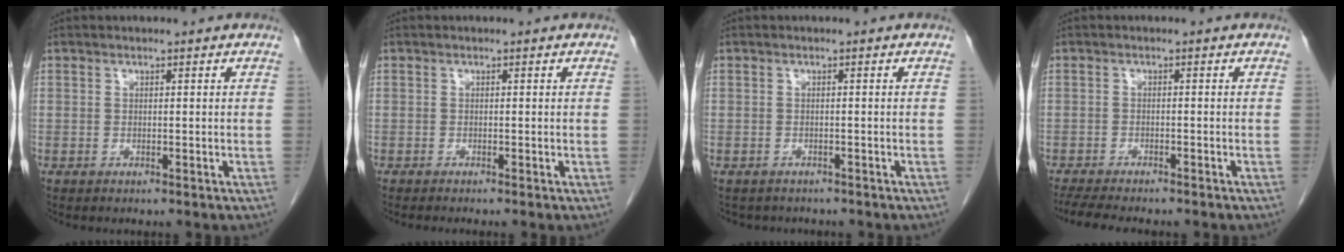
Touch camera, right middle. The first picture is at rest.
{"total": 1.6, "force": [-1.4, -0.3, 0.8], "torque": [-0.008, 0.003, -0.018]}
{"total": 3.0, "force": [-2.7, 1.3, 0.2], "torque": [-0.007, -0.001, -0.035]}
{"total": 8.6, "force": [-7.4, 1.5, 4.1], "torque": [-0.065, -0.011, -0.108]}